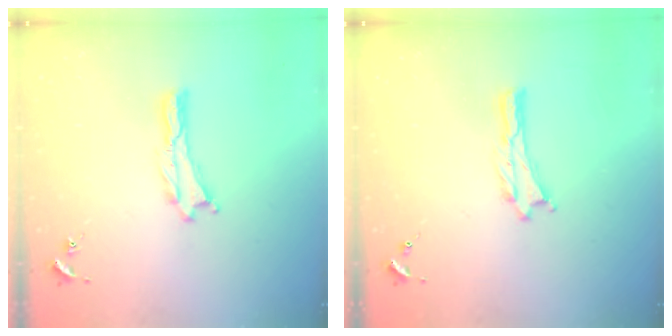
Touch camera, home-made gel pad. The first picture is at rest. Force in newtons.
{"total": 0.0}